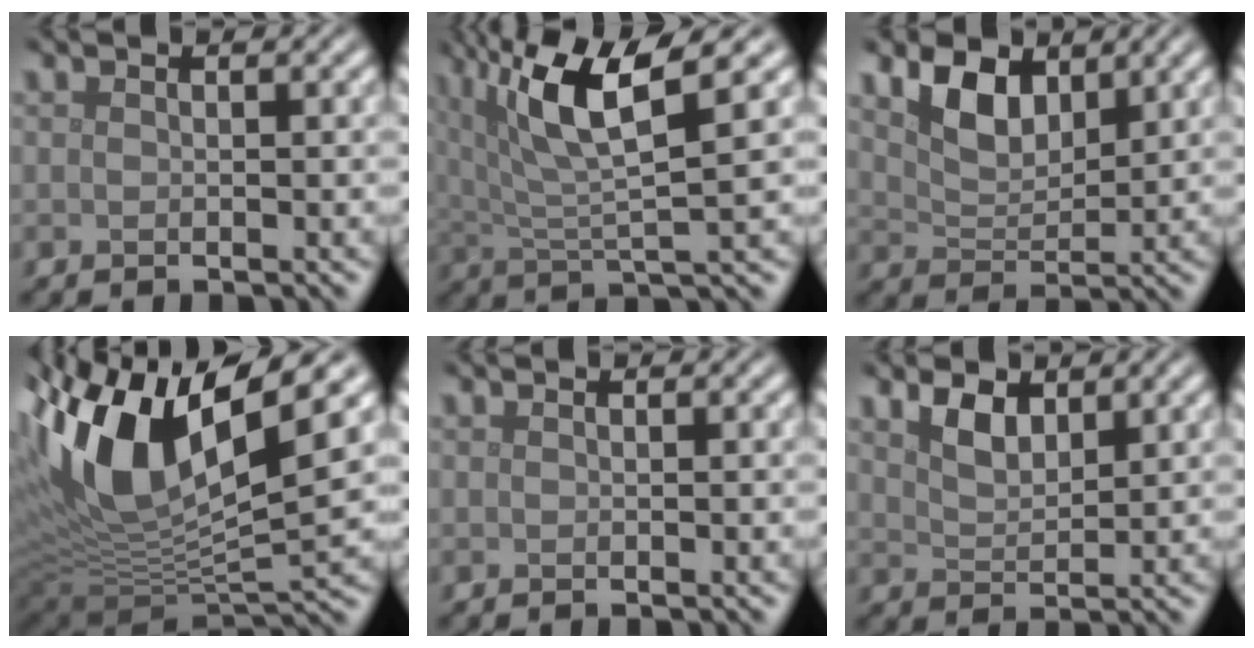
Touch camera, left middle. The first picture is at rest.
{"total": 8.3, "force": [3.6, 2.0, 7.2], "torque": [-0.138, 0.009, 0.065]}
{"total": 4.1, "force": [2.6, 2.2, 2.3], "torque": [-0.055, -0.002, 0.045]}
{"total": 14.4, "force": [4.9, 5.9, 12.1], "torque": [-0.246, 0.008, 0.089]}
{"total": 0.0}
{"total": 2.7, "force": [1.8, 1.3, 1.6], "torque": [-0.035, 0.000, 0.037]}